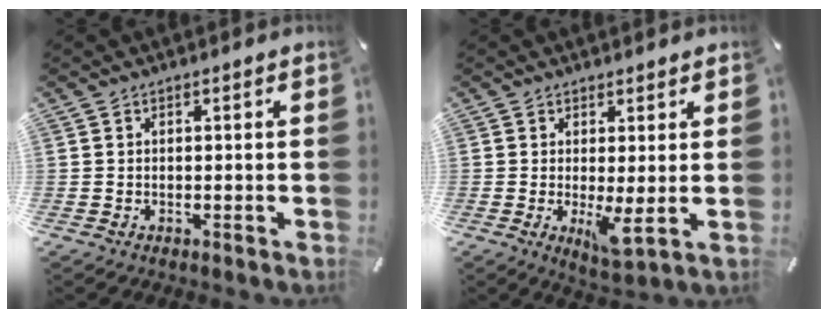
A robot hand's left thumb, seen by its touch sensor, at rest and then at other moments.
{"total": 5.1, "force": [-0.1, 1.1, 4.9], "torque": [-0.096, -0.025, -0.001]}